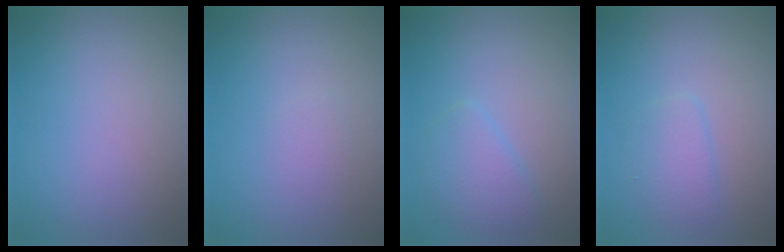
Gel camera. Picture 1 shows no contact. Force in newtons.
{"total": 0.7, "press": 0.7, "slide": 0.0}
{"total": 2.7, "press": 2.7, "slide": 0.1}
{"total": 1.9, "press": 1.9, "slide": 0.2}